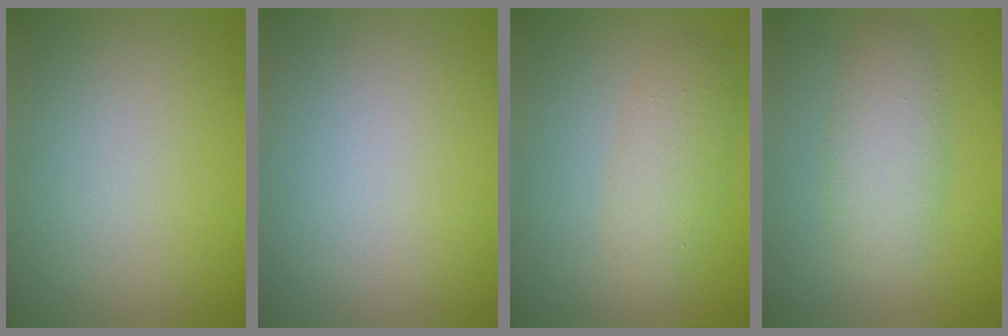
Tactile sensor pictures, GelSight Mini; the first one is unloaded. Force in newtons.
{"total": 0.0}
{"total": 2.7, "press": 2.7, "slide": 0.0}
{"total": 3.5, "press": 3.5, "slide": 0.2}